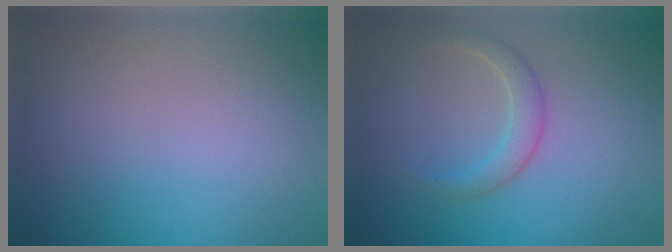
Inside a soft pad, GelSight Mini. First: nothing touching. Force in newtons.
{"total": 1.8, "press": 1.8, "slide": 0.2}